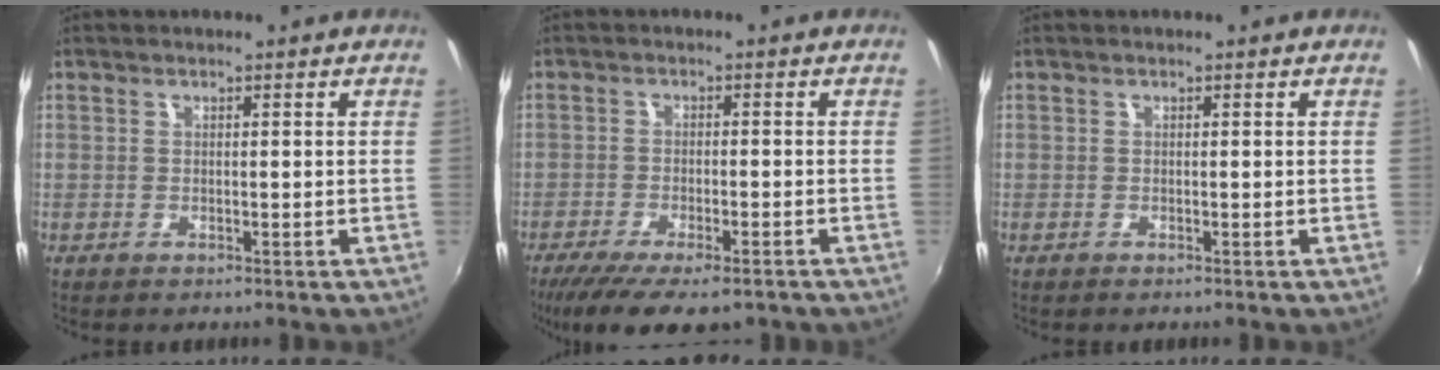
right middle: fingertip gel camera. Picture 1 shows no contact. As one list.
[{"total": 12.6, "force": [-9.4, 3.6, 7.5], "torque": [-0.162, -0.048, -0.153]}, {"total": 0.0}]